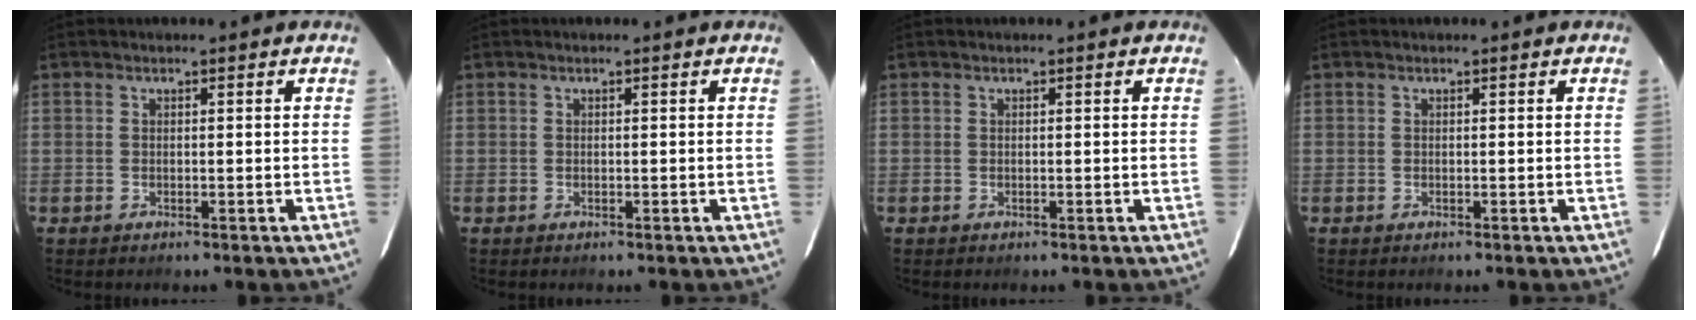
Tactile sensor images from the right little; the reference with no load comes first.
{"total": 0.0}
{"total": 0.0}
{"total": 0.0}